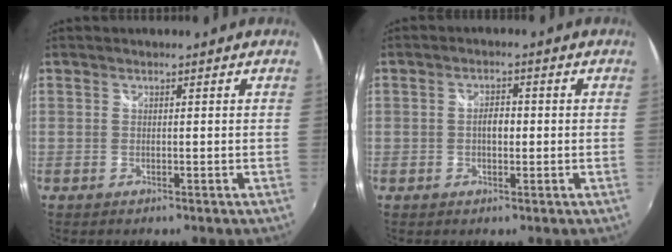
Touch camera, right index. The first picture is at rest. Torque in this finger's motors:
{"motor_torque": [0.35, -0.07, 0.22, 0.06]}